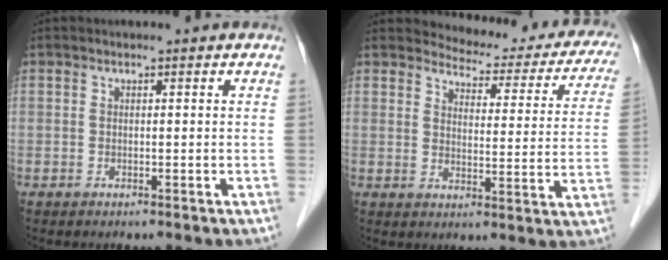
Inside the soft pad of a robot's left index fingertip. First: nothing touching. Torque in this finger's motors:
{"motor_torque": [0.56, -1.32, 0.12, -0.02]}